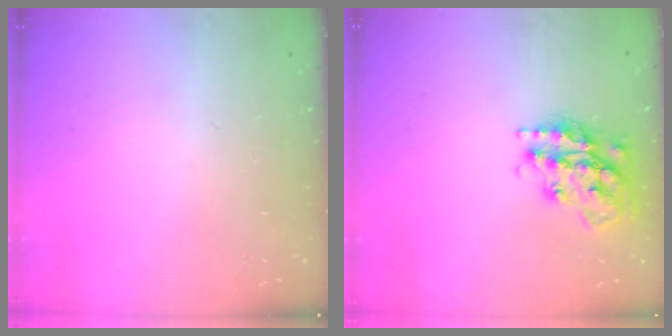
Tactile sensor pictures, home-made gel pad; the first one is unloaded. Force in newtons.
{"total": 18.7, "press": 18.6, "slide": 1.5}